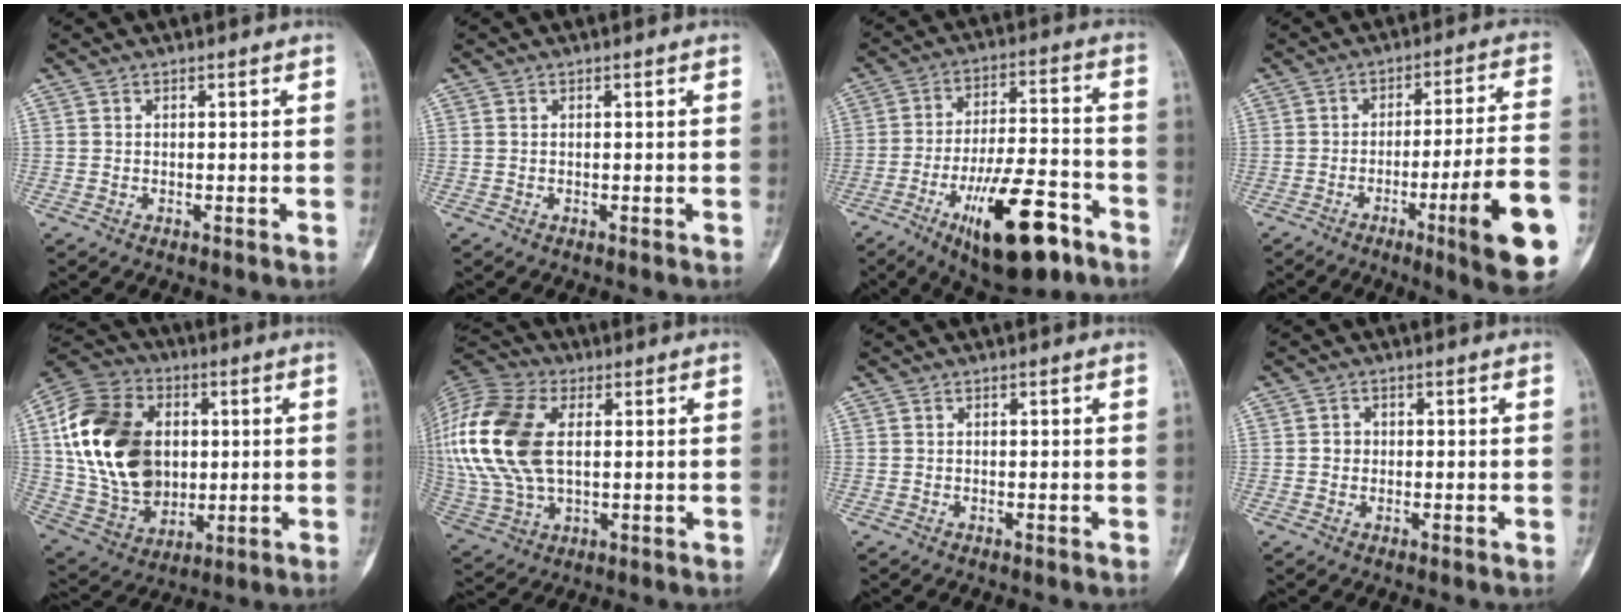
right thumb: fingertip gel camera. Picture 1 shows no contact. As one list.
[{"total": 0.0}, {"total": 18.2, "force": [-9.5, 6.4, 14.2], "torque": [-0.225, 0.056, -0.143]}, {"total": 17.2, "force": [-6.6, 1.3, 15.8], "torque": [-0.202, 0.014, -0.091]}, {"total": 23.5, "force": [2.7, 17.0, 15.9], "torque": [-0.296, 0.004, 0.061]}, {"total": 23.5, "force": [4.0, 14.3, 18.2], "torque": [-0.437, 0.009, 0.074]}, {"total": 0.0}, {"total": 1.4, "force": [0.0, 1.3, 0.5], "torque": [-0.001, 0.004, -0.001]}]